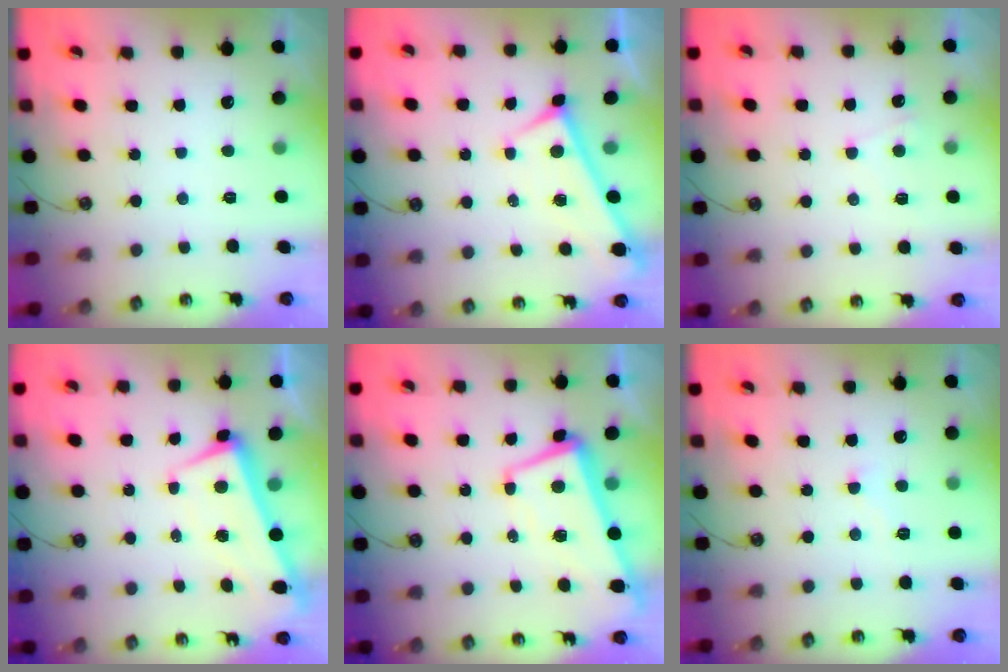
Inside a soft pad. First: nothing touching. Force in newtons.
{"total": 0.0}
{"total": 2.4, "press": 2.4, "slide": 0.4}
{"total": 2.1, "press": 1.3, "slide": 1.6}
{"total": 4.1, "press": 3.8, "slide": 1.6}
{"total": 2.3, "press": 2.2, "slide": 0.6}